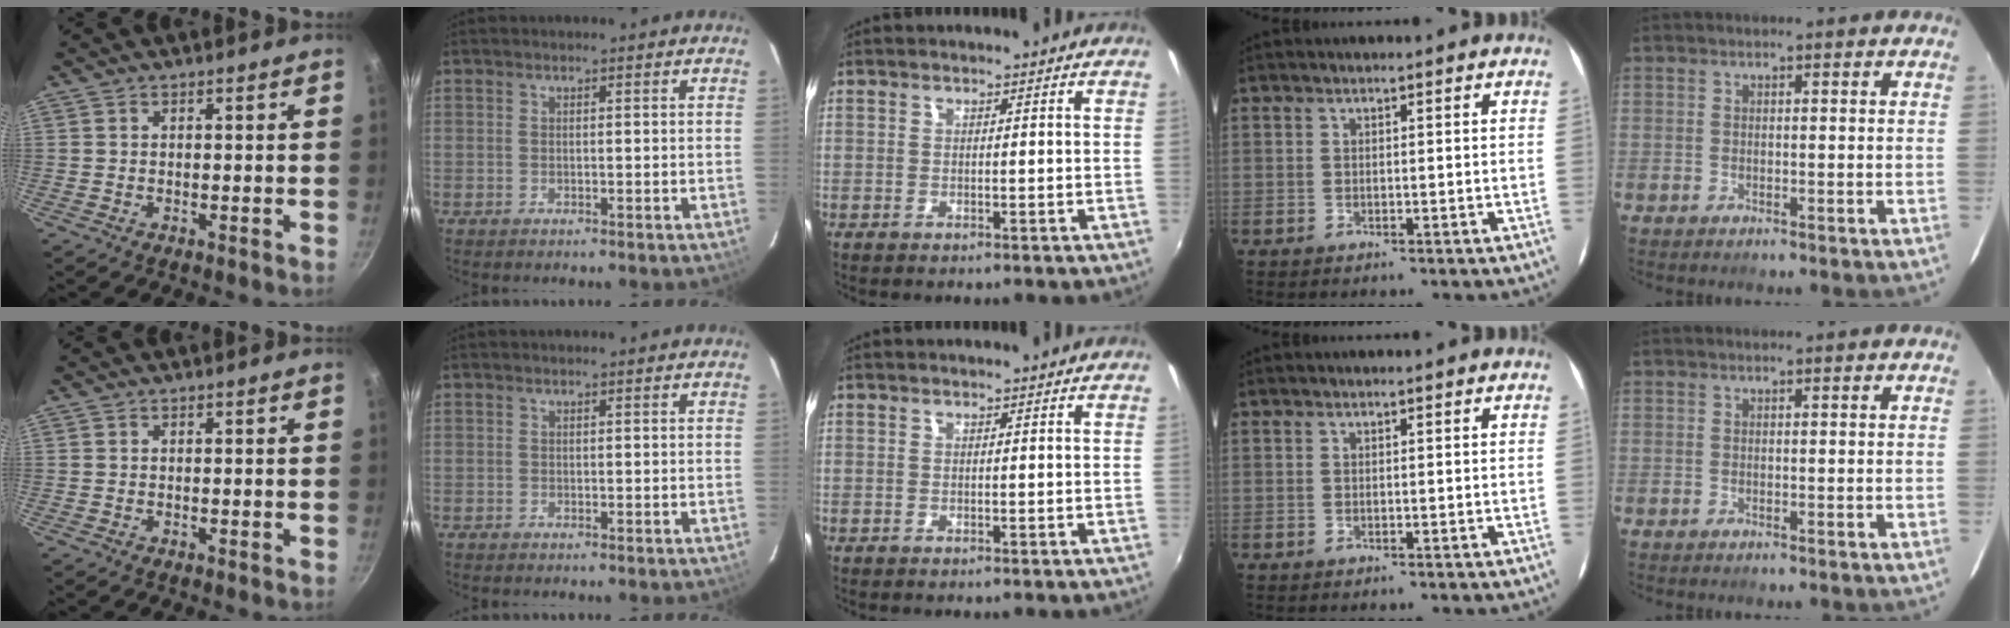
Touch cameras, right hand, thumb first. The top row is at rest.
{}